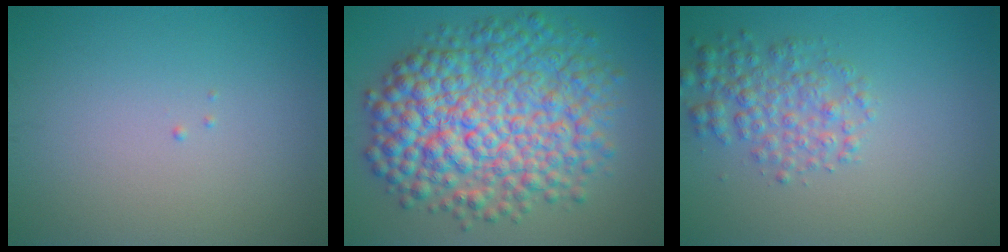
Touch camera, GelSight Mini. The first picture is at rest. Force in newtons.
{"total": 11.6, "press": 11.6, "slide": 0.0}
{"total": 3.4, "press": 3.4, "slide": 0.1}